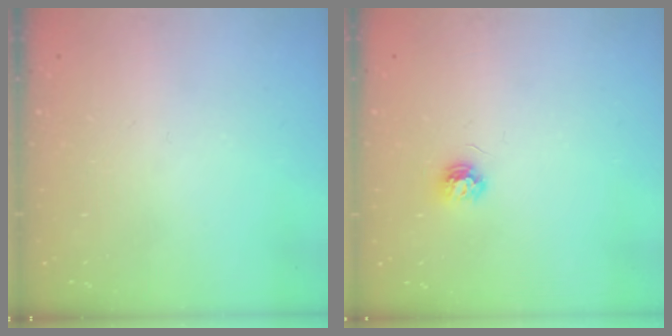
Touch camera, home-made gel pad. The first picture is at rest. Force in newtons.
{"total": 3.7, "press": 3.7, "slide": 0.4}